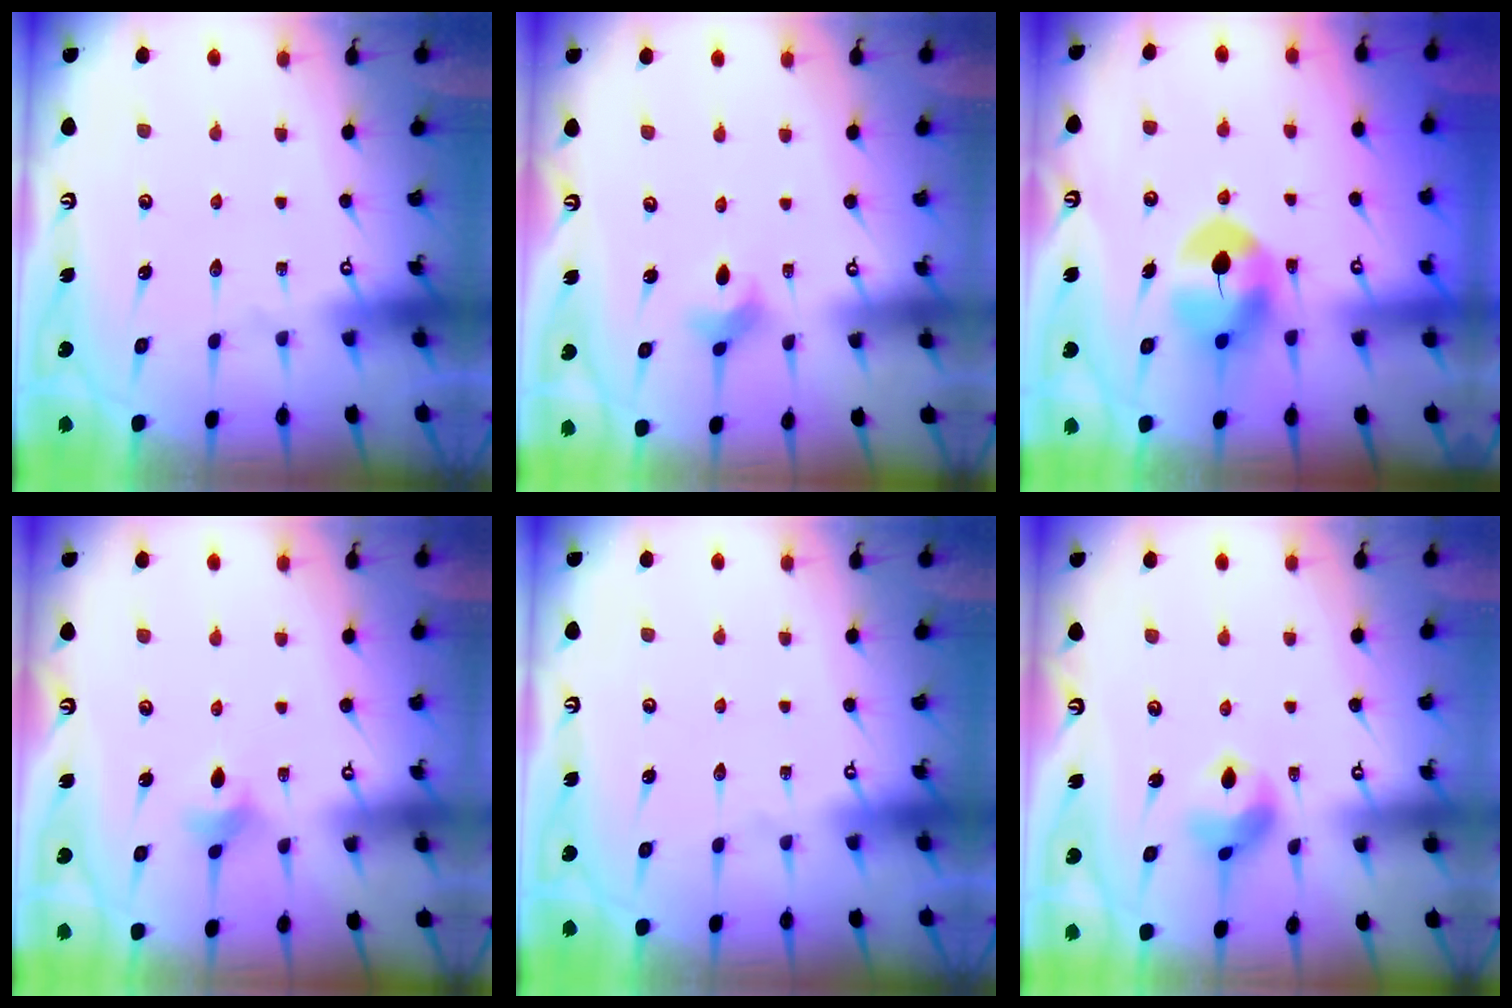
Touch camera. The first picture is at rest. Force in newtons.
{"total": 2.7, "press": 2.7, "slide": 0.2}
{"total": 8.8, "press": 8.8, "slide": 0.3}
{"total": 3.6, "press": 3.5, "slide": 0.8}
{"total": 0.0}
{"total": 8.5, "press": 8.5, "slide": 0.4}